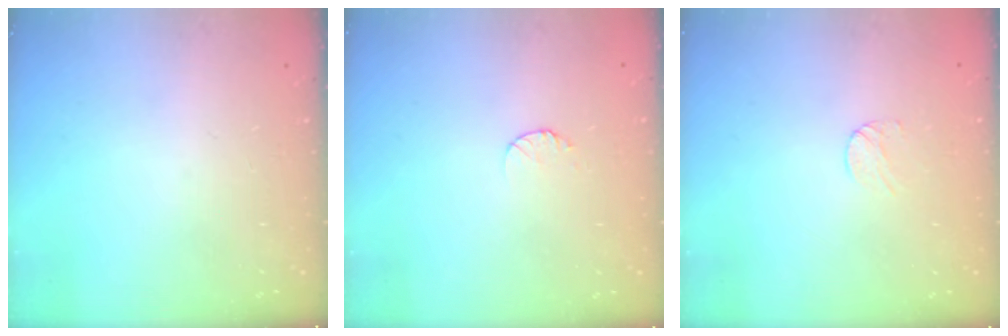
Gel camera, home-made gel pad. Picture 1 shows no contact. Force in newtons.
{"total": 4.8, "press": 4.8, "slide": 0.5}
{"total": 4.2, "press": 4.2, "slide": 0.3}